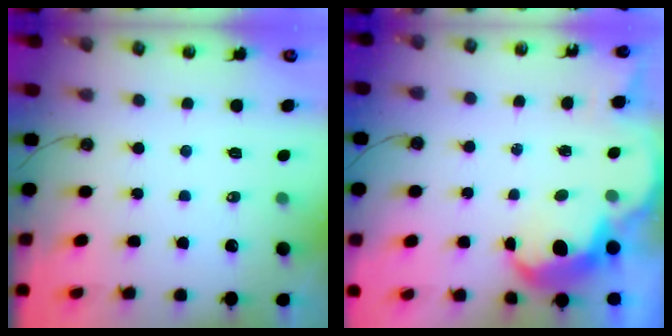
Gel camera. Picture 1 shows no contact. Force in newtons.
{"total": 5.5, "press": 5.4, "slide": 0.7}